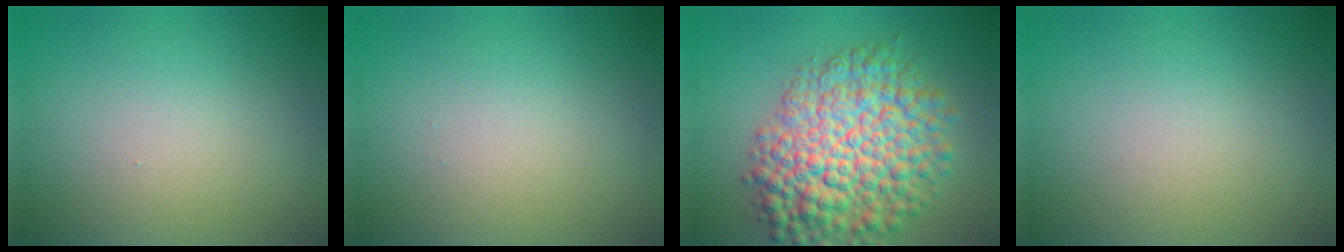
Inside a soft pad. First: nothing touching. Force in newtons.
{"total": 0.0}
{"total": 9.9, "press": 9.9, "slide": 0.2}
{"total": 0.0}